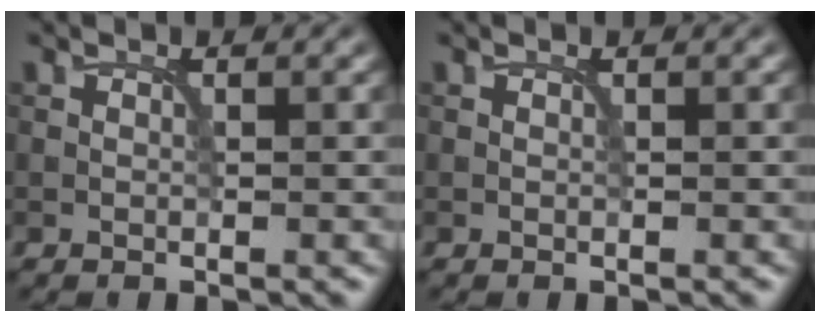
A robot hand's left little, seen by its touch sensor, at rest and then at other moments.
{"total": 0.0}